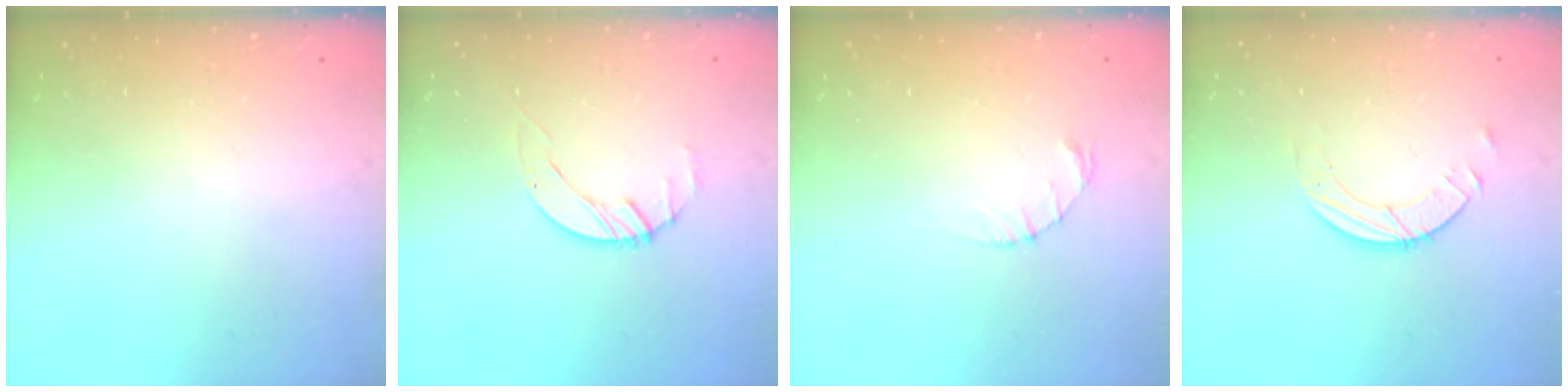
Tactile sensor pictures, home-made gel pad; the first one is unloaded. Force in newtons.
{"total": 1.4, "press": 1.4, "slide": 0.2}
{"total": 1.2, "press": 1.1, "slide": 0.2}
{"total": 3.4, "press": 3.4, "slide": 0.3}